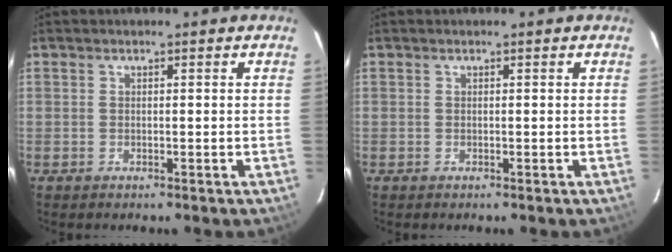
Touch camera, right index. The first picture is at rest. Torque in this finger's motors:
{"motor_torque": [0.00, 0.00, 0.00, 0.00]}